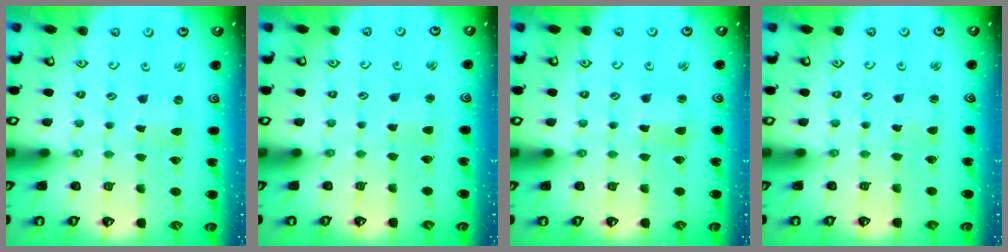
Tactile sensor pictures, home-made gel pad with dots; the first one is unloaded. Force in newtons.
{"total": 3.0, "press": 3.0, "slide": 0.3}
{"total": 2.5, "press": 2.5, "slide": 0.3}
{"total": 1.4, "press": 1.4, "slide": 0.3}